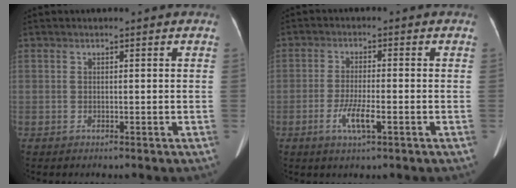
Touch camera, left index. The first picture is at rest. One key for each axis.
{"total": 4.7, "fx": -2.0, "fy": 0.7, "fz": 4.1, "tx": -0.086, "ty": -0.005, "tz": -0.038}